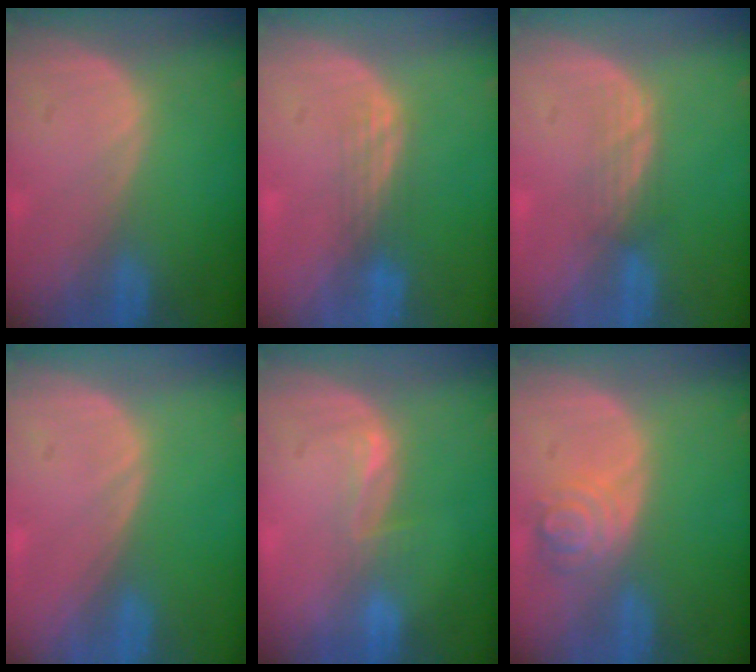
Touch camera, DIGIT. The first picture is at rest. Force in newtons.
{"total": 3.0, "press": 2.5, "slide": 1.6}
{"total": 2.5, "press": 2.3, "slide": 0.9}
{"total": 0.0}
{"total": 2.6, "press": 2.0, "slide": 1.6}
{"total": 4.2, "press": 4.2, "slide": 0.7}